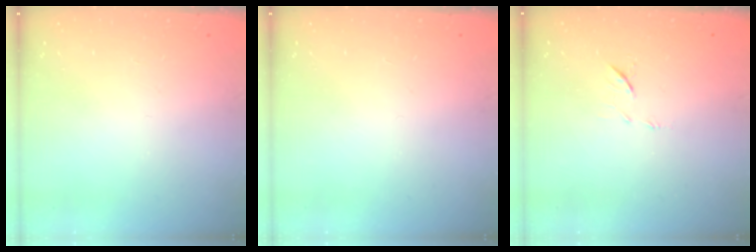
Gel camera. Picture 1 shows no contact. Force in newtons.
{"total": 0.0}
{"total": 6.7, "press": 6.6, "slide": 1.1}